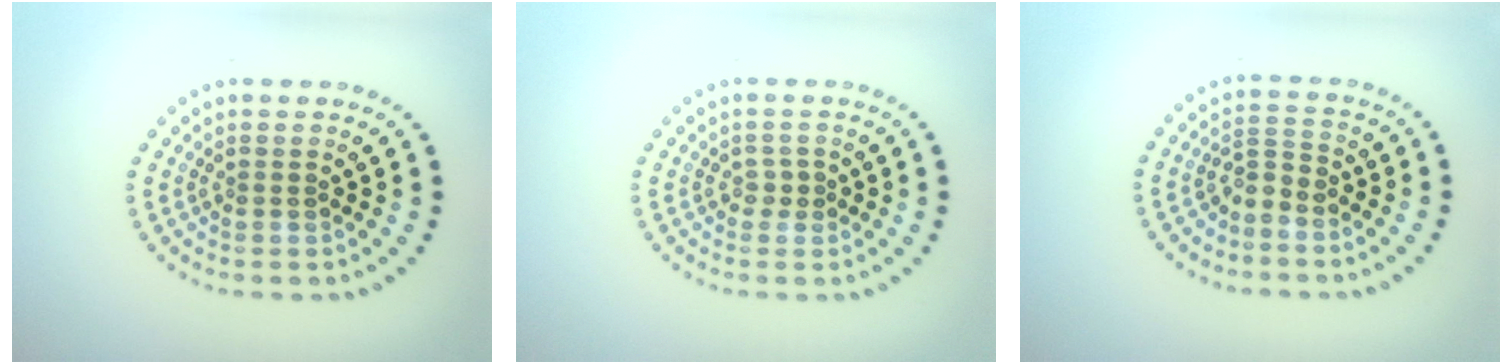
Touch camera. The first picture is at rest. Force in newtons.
{"total": 0.8, "press": 0.8, "slide": 0.2}
{"total": 2.1, "press": 1.4, "slide": 1.6}